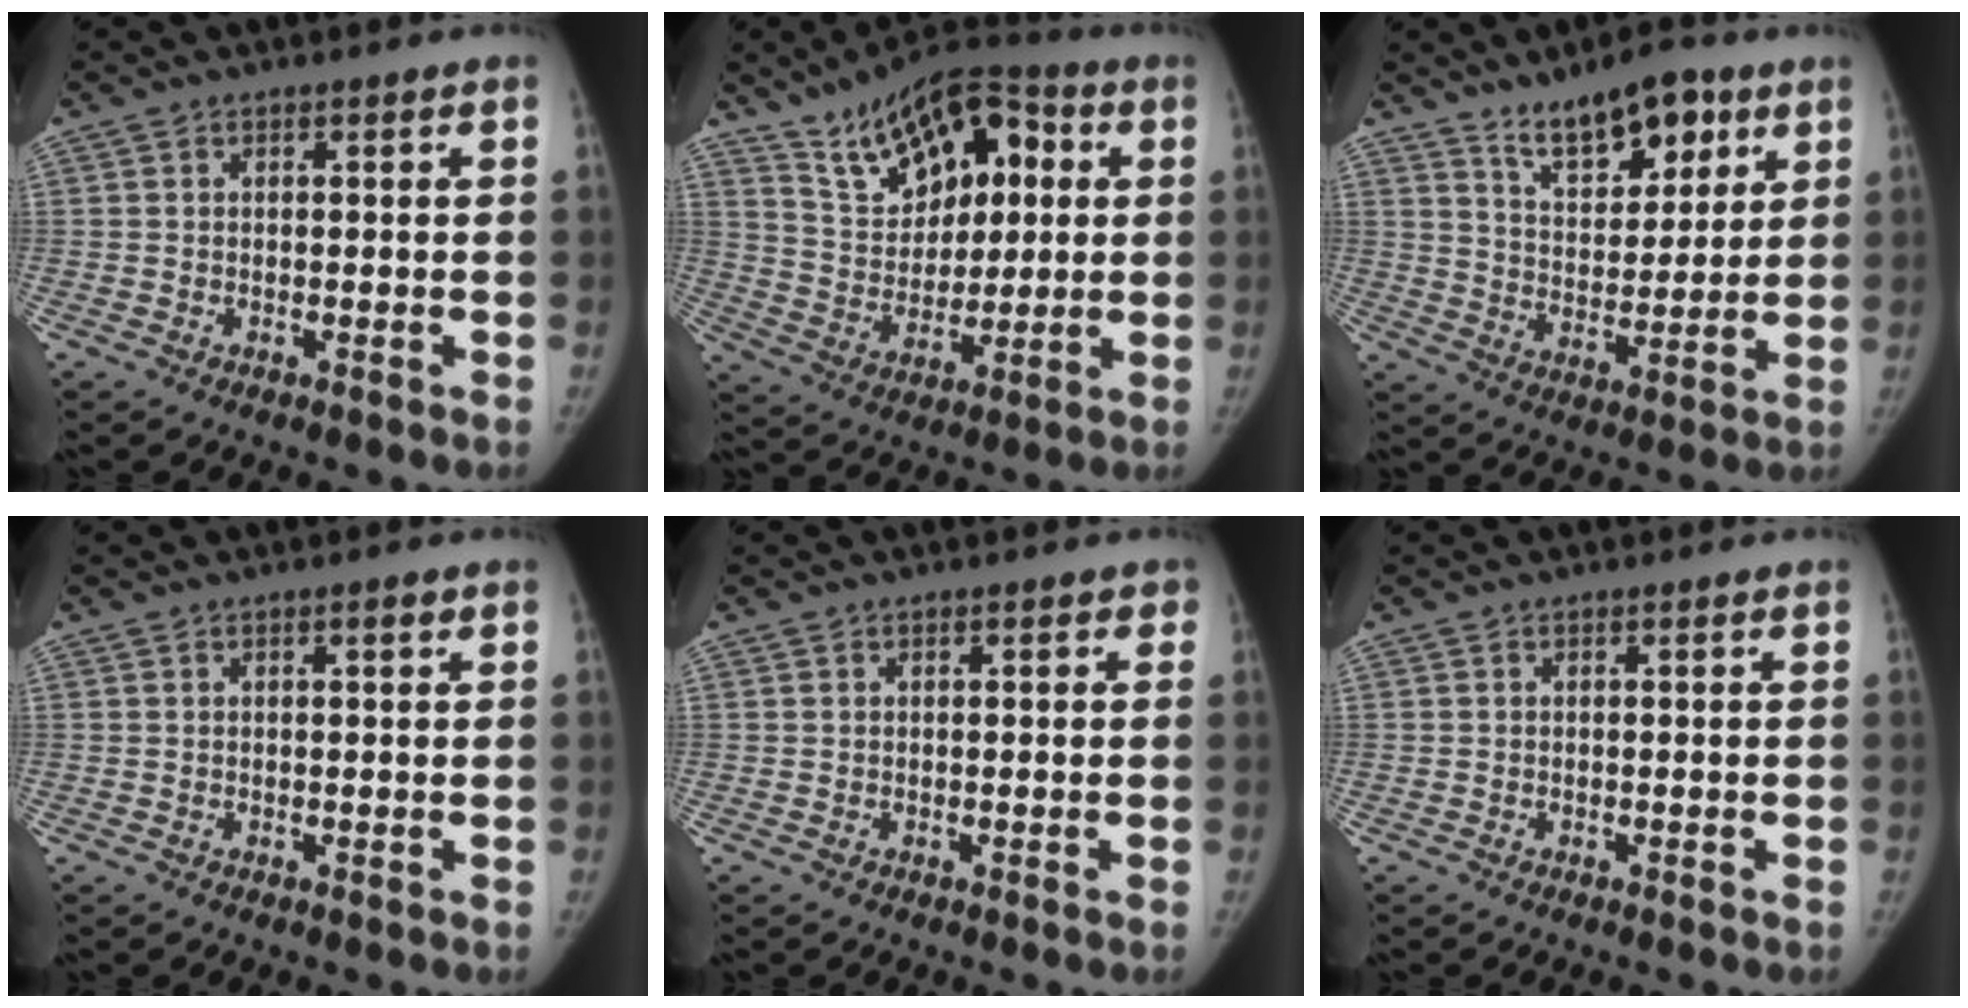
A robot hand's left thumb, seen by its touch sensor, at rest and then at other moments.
{"total": 18.2, "force": [7.3, 10.4, 13.0], "torque": [-0.152, -0.003, 0.127]}
{"total": 12.6, "force": [8.1, 5.7, 7.8], "torque": [-0.087, -0.046, 0.137]}
{"total": 0.9, "force": [0.5, 0.2, 0.8], "torque": [-0.009, 0.000, 0.006]}
{"total": 0.7, "force": [0.4, 0.5, 0.3], "torque": [0.011, 0.001, -0.001]}
{"total": 0.0}